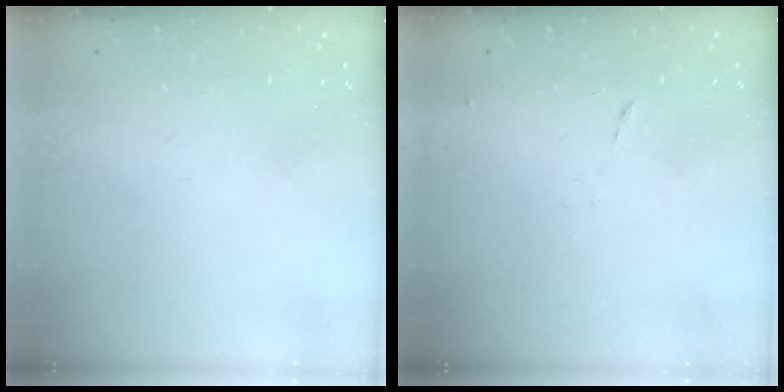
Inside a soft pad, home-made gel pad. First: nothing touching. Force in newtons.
{"total": 7.5, "press": 7.4, "slide": 0.6}